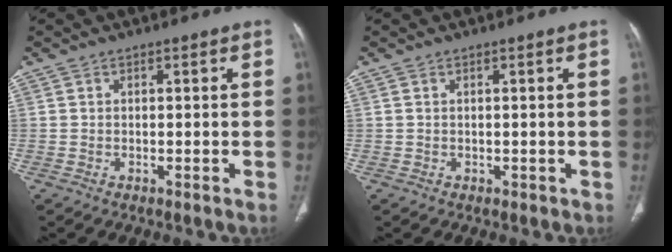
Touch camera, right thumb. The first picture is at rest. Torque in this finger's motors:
{"motor_torque": [-0.02, 0.19, -0.09, -0.05, 0.02]}